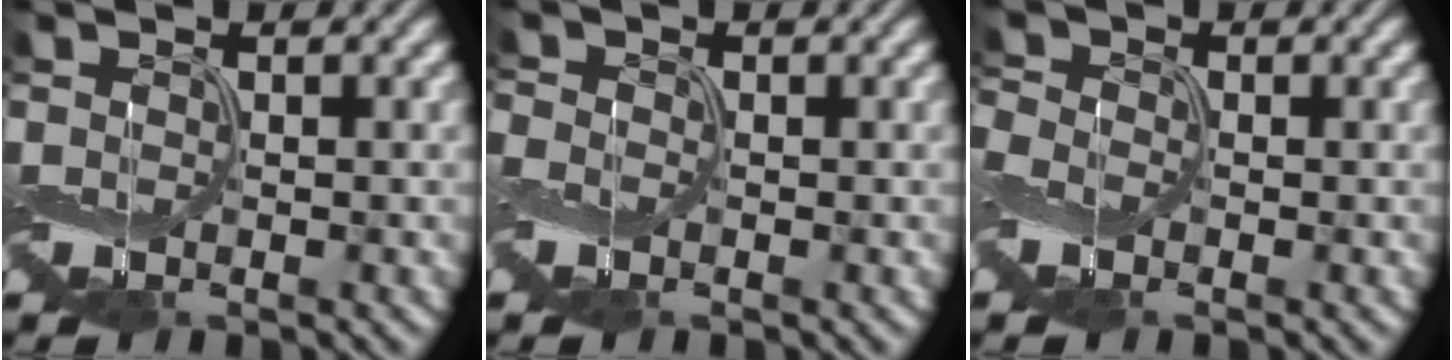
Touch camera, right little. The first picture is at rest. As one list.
[{"total": 1.1, "force": [-0.9, 0.7, 0.1], "torque": [-0.003, 0.001, -0.020]}, {"total": 1.7, "force": [-1.1, 1.2, 0.5], "torque": [-0.015, -0.001, -0.029]}]